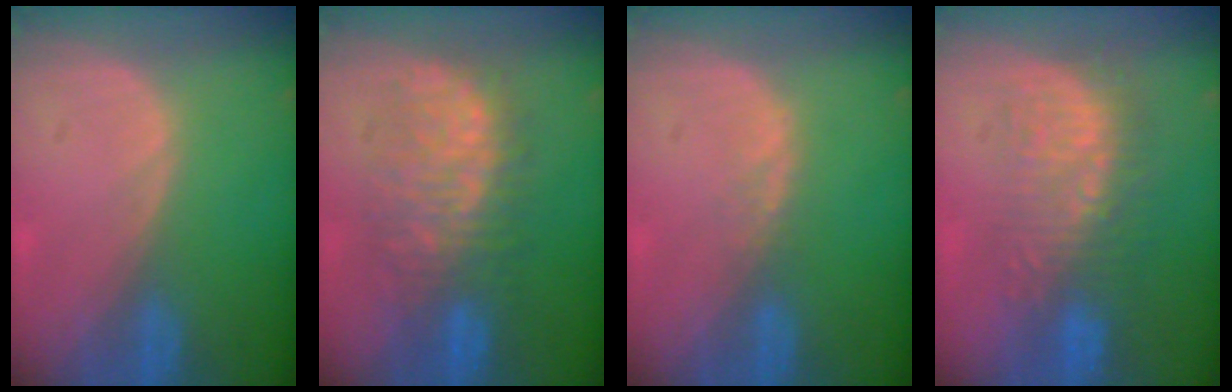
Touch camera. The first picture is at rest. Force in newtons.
{"total": 9.1, "press": 9.1, "slide": 0.6}
{"total": 1.0, "press": 1.0, "slide": 0.2}
{"total": 8.7, "press": 8.4, "slide": 2.5}